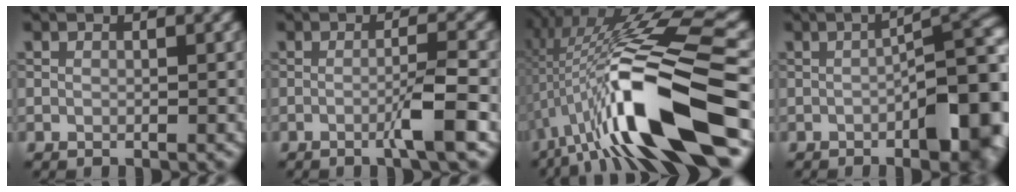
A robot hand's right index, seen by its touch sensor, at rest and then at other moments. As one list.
[{"total": 3.2, "force": [-1.2, 0.1, 3.0], "torque": [-0.046, 0.008, -0.029]}, {"total": 14.2, "force": [-3.3, 3.0, 13.5], "torque": [-0.242, 0.008, -0.051]}, {"total": 11.2, "force": [-2.6, 3.8, 10.2], "torque": [-0.097, 0.000, -0.036]}]